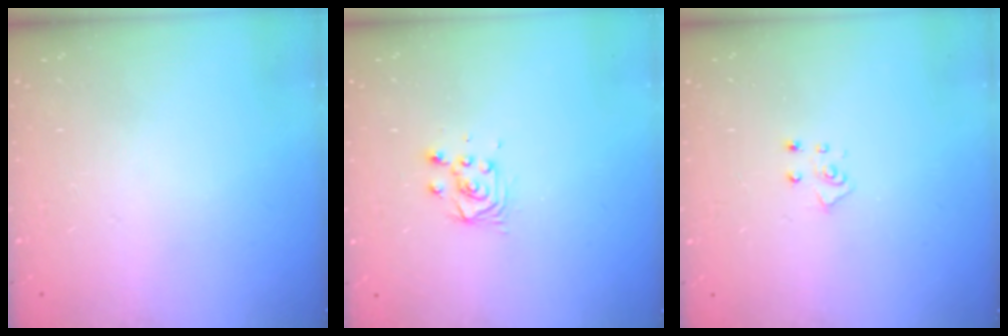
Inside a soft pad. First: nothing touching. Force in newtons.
{"total": 4.7, "press": 4.7, "slide": 0.5}
{"total": 4.9, "press": 4.8, "slide": 0.4}